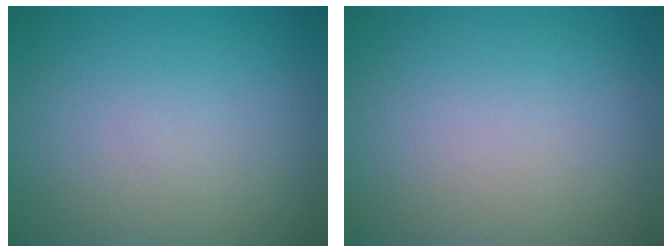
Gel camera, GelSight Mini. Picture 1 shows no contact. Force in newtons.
{"total": 0.0}